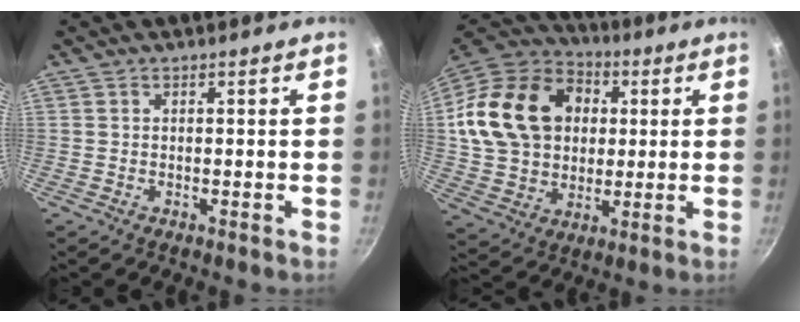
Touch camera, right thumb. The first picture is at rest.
{"total": 22.8, "force": [4.2, 17.7, 13.8], "torque": [-0.228, 0.021, 0.076]}